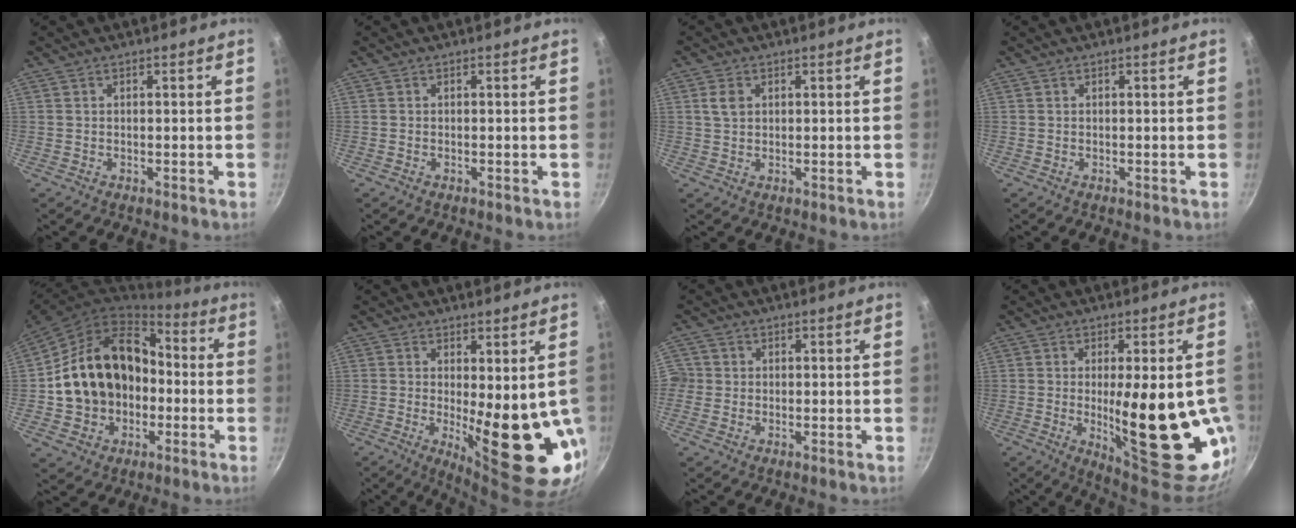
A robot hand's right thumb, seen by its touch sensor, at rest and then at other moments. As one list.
[{"total": 0.0}, {"total": 3.0, "force": [0.9, 2.2, 1.9], "torque": [-0.028, 0.001, 0.016]}, {"total": 0.0}, {"total": 20.5, "force": [-1.5, 16.3, 12.4], "torque": [-0.206, 0.064, -0.018]}, {"total": 14.7, "force": [-1.1, 5.0, 13.7], "torque": [-0.167, -0.028, 0.002]}, {"total": 3.2, "force": [-0.4, 3.1, 0.7], "torque": [0.002, 0.007, -0.013]}, {"total": 23.6, "force": [-2.8, 8.1, 22.0], "torque": [-0.275, -0.023, -0.019]}]